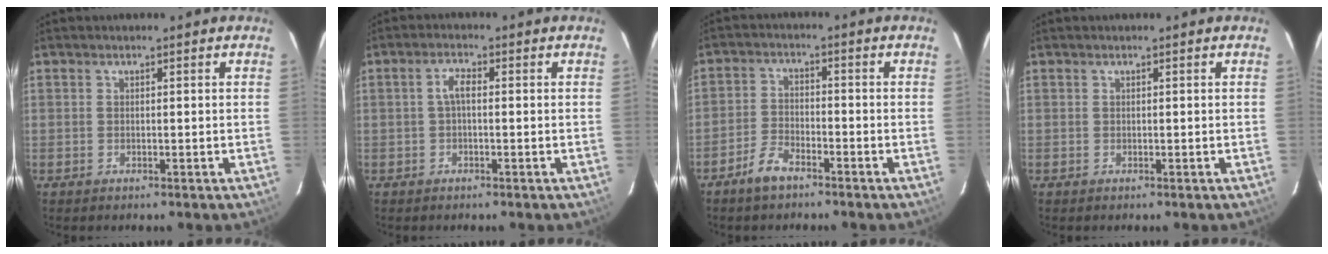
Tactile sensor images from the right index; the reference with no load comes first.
{"total": 2.5, "force": [-0.1, 0.9, 2.3], "torque": [-0.048, 0.009, -0.001]}
{"total": 4.9, "force": [-3.8, 1.8, 2.4], "torque": [-0.067, 0.006, -0.075]}
{"total": 0.0}